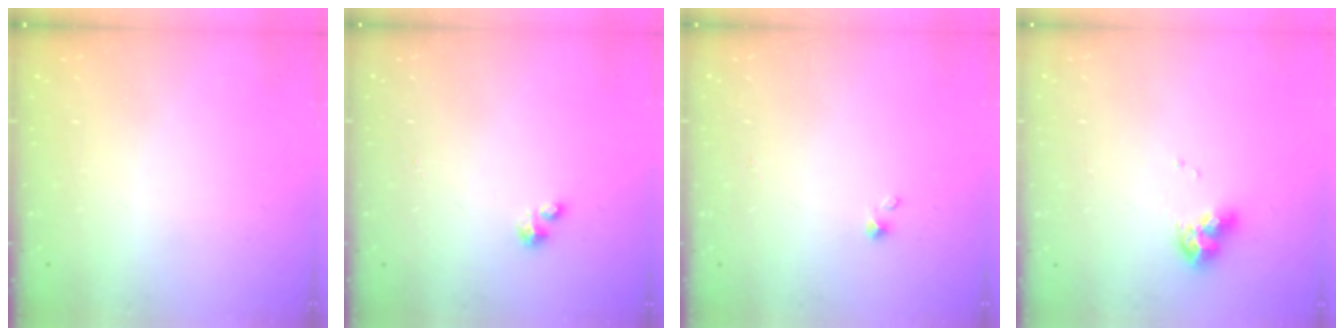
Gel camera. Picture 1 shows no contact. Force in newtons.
{"total": 0.9, "press": 0.9, "slide": 0.3}
{"total": 0.7, "press": 0.7, "slide": 0.1}
{"total": 9.1, "press": 9.1, "slide": 1.1}